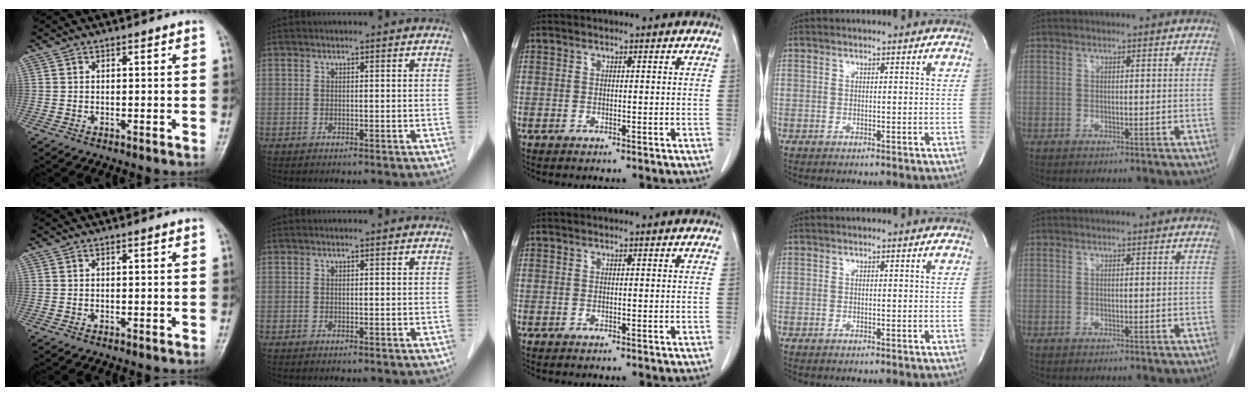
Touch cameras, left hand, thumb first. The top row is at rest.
{}